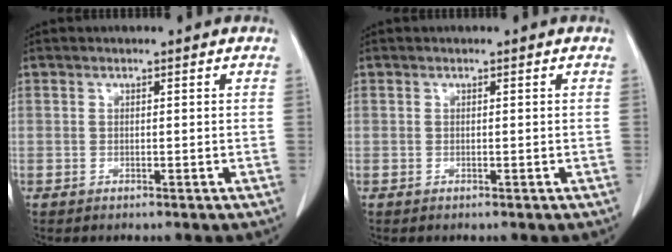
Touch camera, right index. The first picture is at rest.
{"total": 0.0}